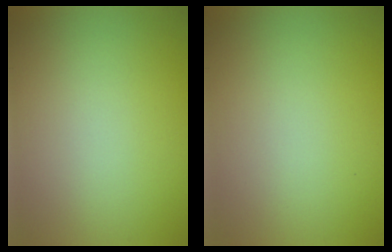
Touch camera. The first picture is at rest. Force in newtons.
{"total": 0.0}